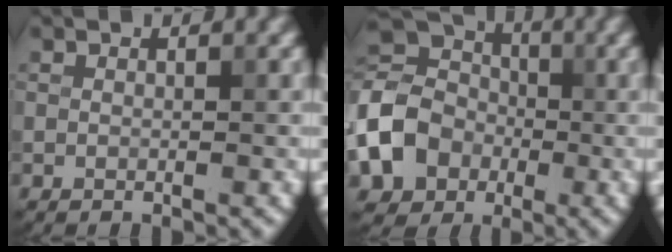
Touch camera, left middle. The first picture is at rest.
{"total": 9.0, "force": [-2.4, 7.3, 4.6], "torque": [-0.108, -0.003, -0.059]}